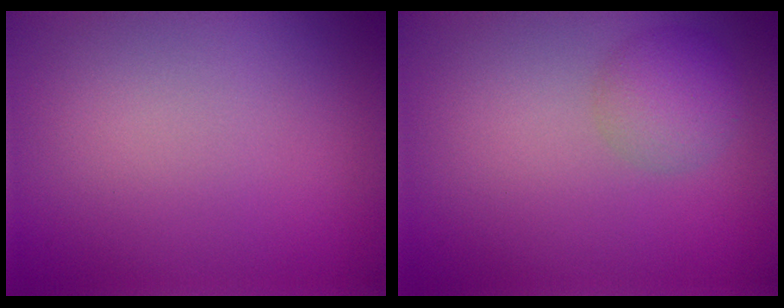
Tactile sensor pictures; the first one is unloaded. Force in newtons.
{"total": 2.1, "press": 2.1, "slide": 0.2}